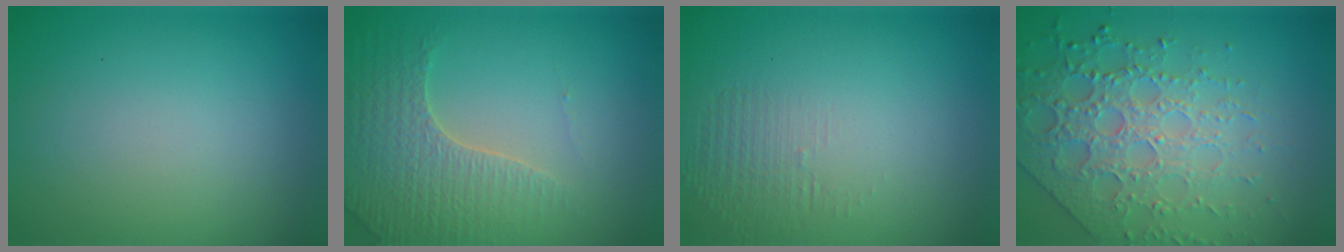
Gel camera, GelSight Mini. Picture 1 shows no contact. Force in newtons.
{"total": 4.0, "press": 3.9, "slide": 1.1}
{"total": 1.2, "press": 0.1, "slide": 1.2}
{"total": 6.0, "press": 5.2, "slide": 3.1}